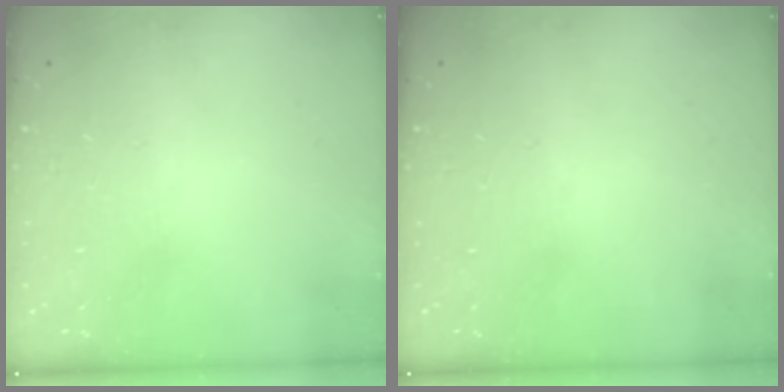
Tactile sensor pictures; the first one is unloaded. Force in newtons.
{"total": 0.0}